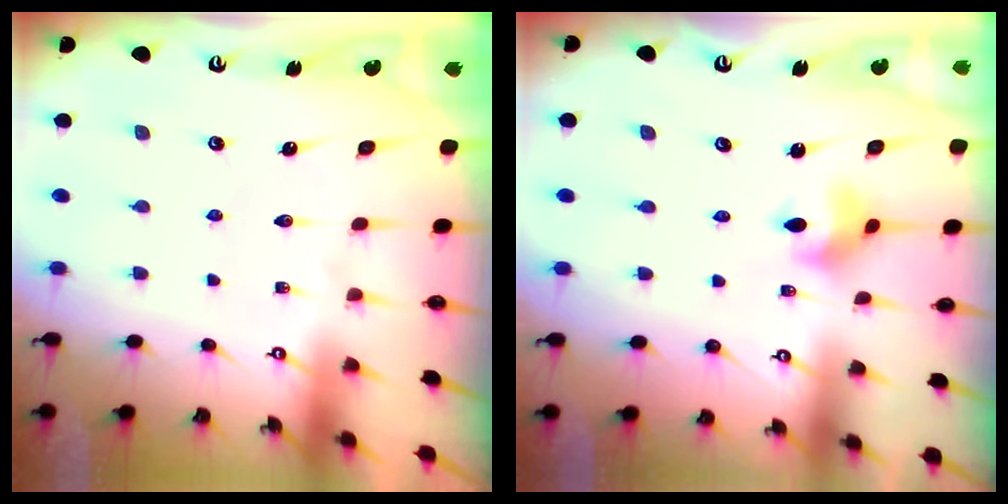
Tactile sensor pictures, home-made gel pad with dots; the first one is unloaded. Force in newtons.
{"total": 5.5, "press": 5.4, "slide": 0.7}